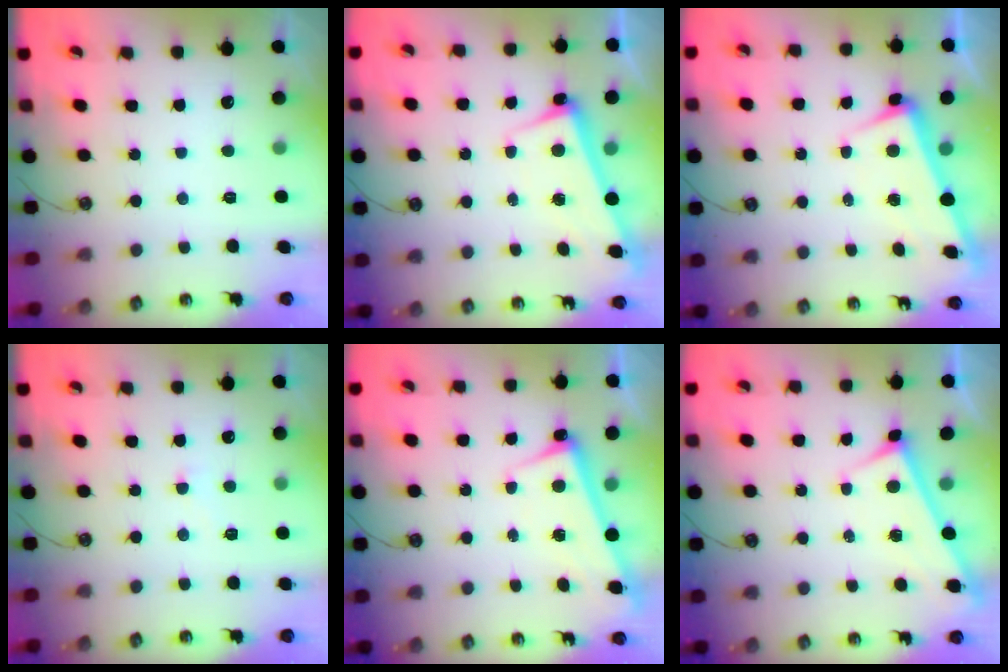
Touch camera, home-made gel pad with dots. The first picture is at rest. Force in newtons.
{"total": 2.8, "press": 2.6, "slide": 0.9}
{"total": 3.0, "press": 2.9, "slide": 0.8}
{"total": 4.9, "press": 4.8, "slide": 1.0}
{"total": 2.4, "press": 2.3, "slide": 0.7}
{"total": 3.3, "press": 3.3, "slide": 0.3}